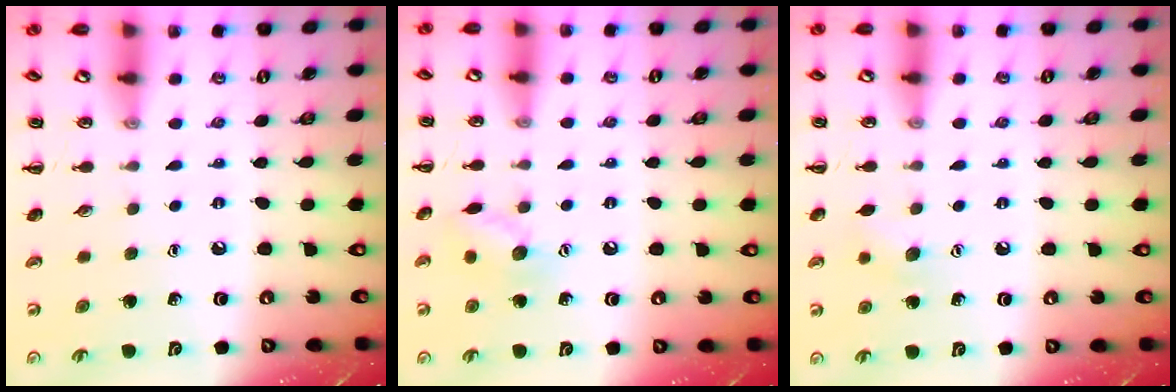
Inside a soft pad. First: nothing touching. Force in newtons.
{"total": 8.3, "press": 8.2, "slide": 0.9}
{"total": 7.0, "press": 6.9, "slide": 1.5}